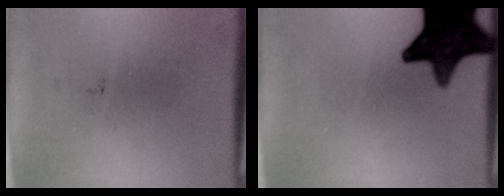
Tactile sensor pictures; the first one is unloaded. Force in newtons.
{"total": 14.1}